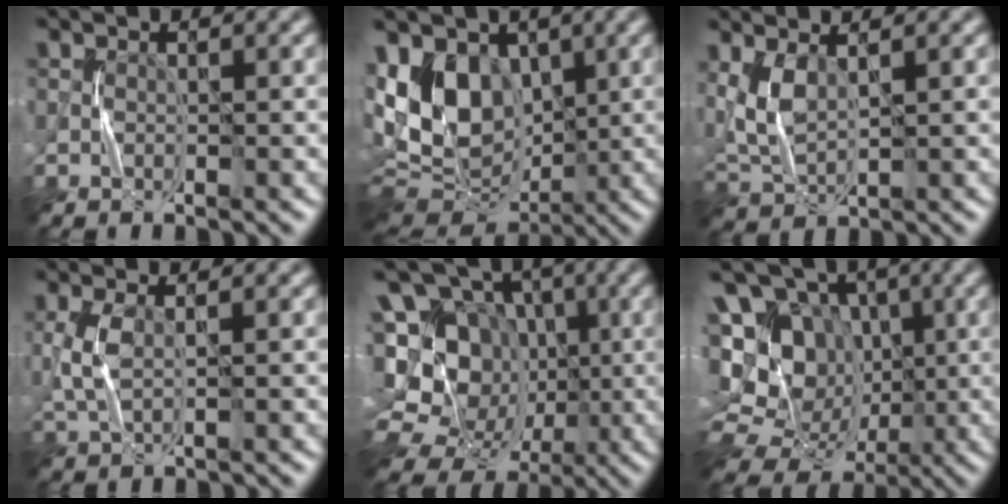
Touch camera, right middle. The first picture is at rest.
{"total": 11.7, "force": [2.6, 7.9, 8.3], "torque": [-0.166, 0.007, 0.040]}
{"total": 3.4, "force": [1.5, 1.3, 2.7], "torque": [-0.073, 0.000, 0.038]}
{"total": 2.4, "force": [0.5, 0.7, 2.2], "torque": [-0.058, 0.002, 0.013]}
{"total": 15.6, "force": [-1.2, 13.6, 7.5], "torque": [-0.174, 0.044, -0.030]}
{"total": 16.6, "force": [1.5, 14.9, 7.2], "torque": [-0.175, 0.029, 0.008]}